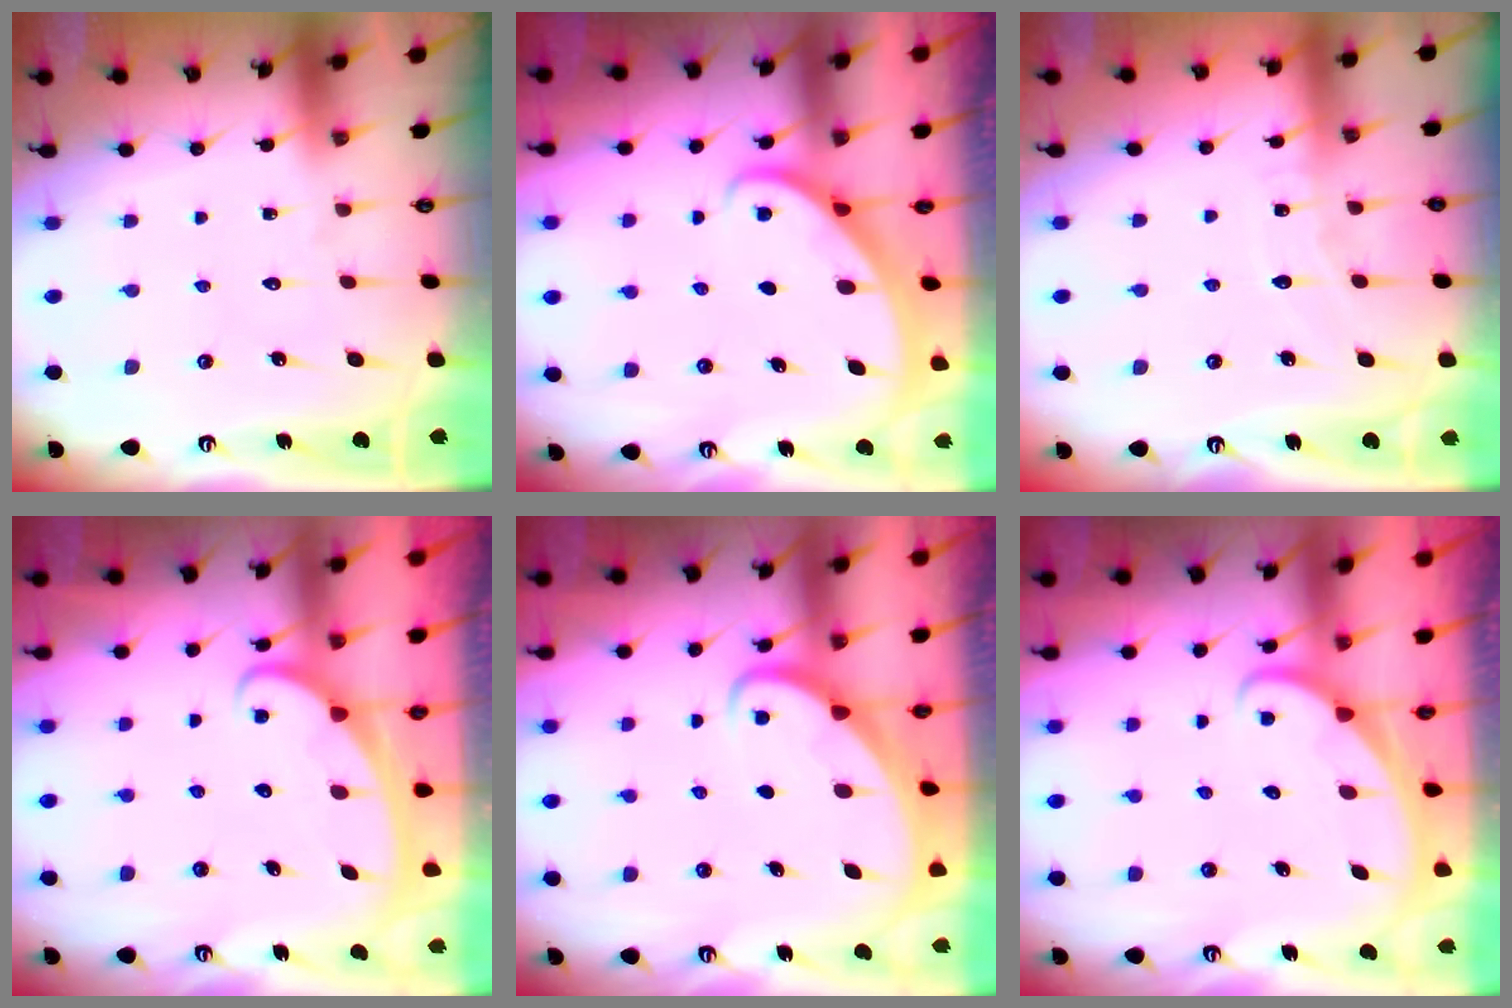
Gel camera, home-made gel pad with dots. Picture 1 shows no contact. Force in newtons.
{"total": 1.9, "press": 1.9, "slide": 0.2}
{"total": 5.0, "press": 5.0, "slide": 0.3}
{"total": 2.3, "press": 2.3, "slide": 0.4}
{"total": 2.4, "press": 2.4, "slide": 0.2}
{"total": 1.8, "press": 1.8, "slide": 0.1}